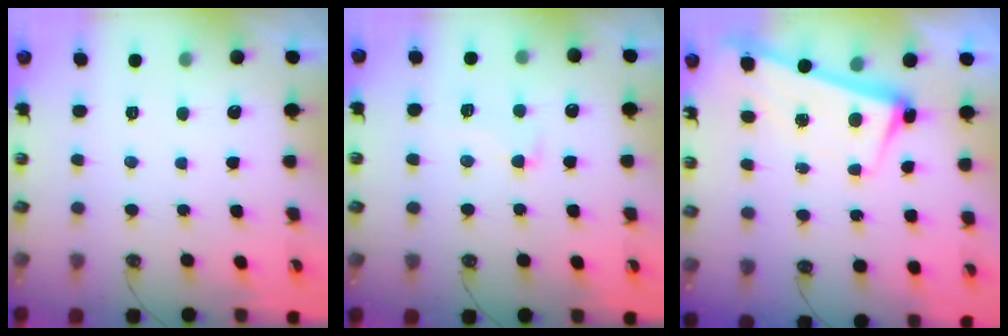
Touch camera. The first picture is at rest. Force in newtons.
{"total": 1.8, "press": 1.5, "slide": 1.0}
{"total": 2.8, "press": 2.6, "slide": 0.9}